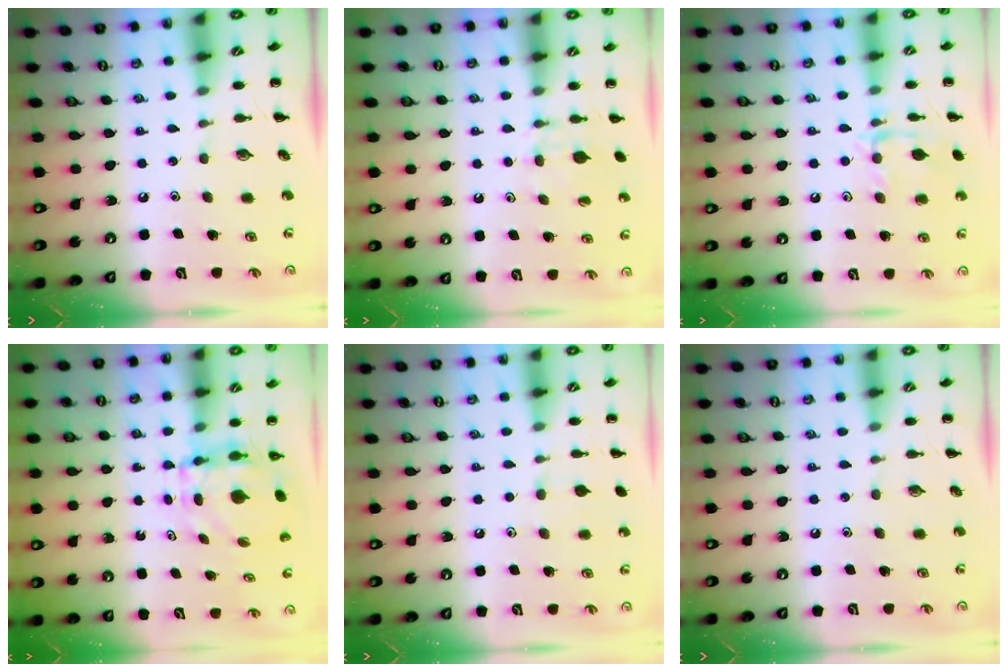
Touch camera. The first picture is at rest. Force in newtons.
{"total": 5.2, "press": 4.8, "slide": 2.0}
{"total": 11.4, "press": 11.3, "slide": 0.9}
{"total": 3.9, "press": 3.9, "slide": 0.3}
{"total": 4.9, "press": 4.5, "slide": 1.9}
{"total": 0.0}